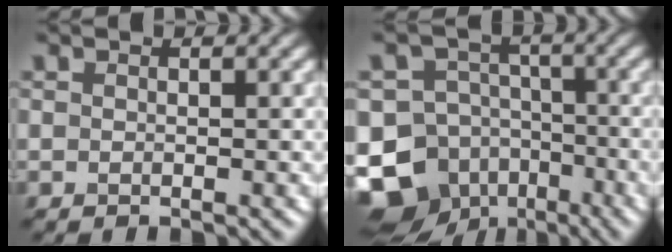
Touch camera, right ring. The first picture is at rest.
{"total": 13.7, "force": [-7.5, 10.7, 4.0], "torque": [-0.079, -0.035, -0.143]}